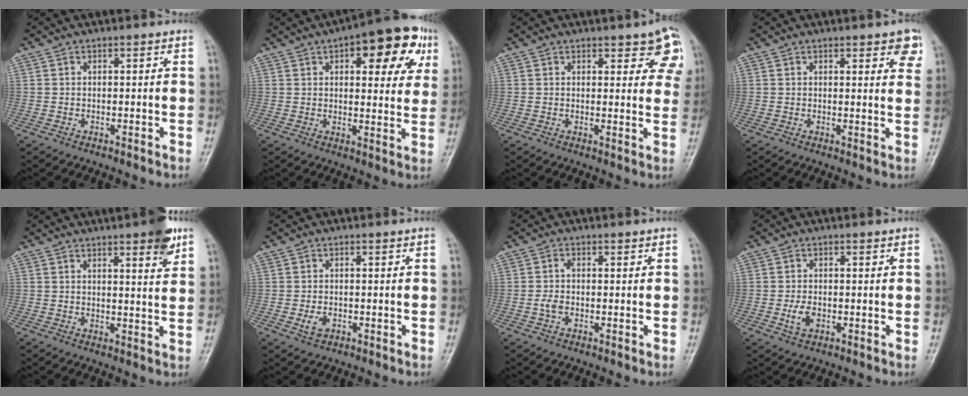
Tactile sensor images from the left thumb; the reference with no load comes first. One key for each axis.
{"total": 16.8, "fx": 7.0, "fy": 7.3, "fz": 13.4, "tx": -0.127, "ty": -0.001, "tz": 0.082}
{"total": 8.4, "fx": 4.6, "fy": 3.4, "fz": 6.1, "tx": -0.035, "ty": -0.018, "tz": 0.051}
{"total": 5.6, "fx": 3.3, "fy": 2.0, "fz": 4.0, "tx": -0.025, "ty": -0.014, "tz": 0.034}
{"total": 6.6, "fx": 4.0, "fy": 1.4, "fz": 5.1, "tx": -0.058, "ty": -0.020, "tz": 0.049}
{"total": 2.3, "fx": -0.8, "fy": 1.5, "fz": 1.6, "tx": -0.027, "ty": 0.001, "tz": -0.013}
{"total": 2.3, "fx": -0.5, "fy": 1.4, "fz": 1.7, "tx": -0.038, "ty": 0.006, "tz": -0.014}
{"total": 3.0, "fx": -0.8, "fy": 2.0, "fz": 2.2, "tx": -0.040, "ty": 0.000, "tz": -0.013}